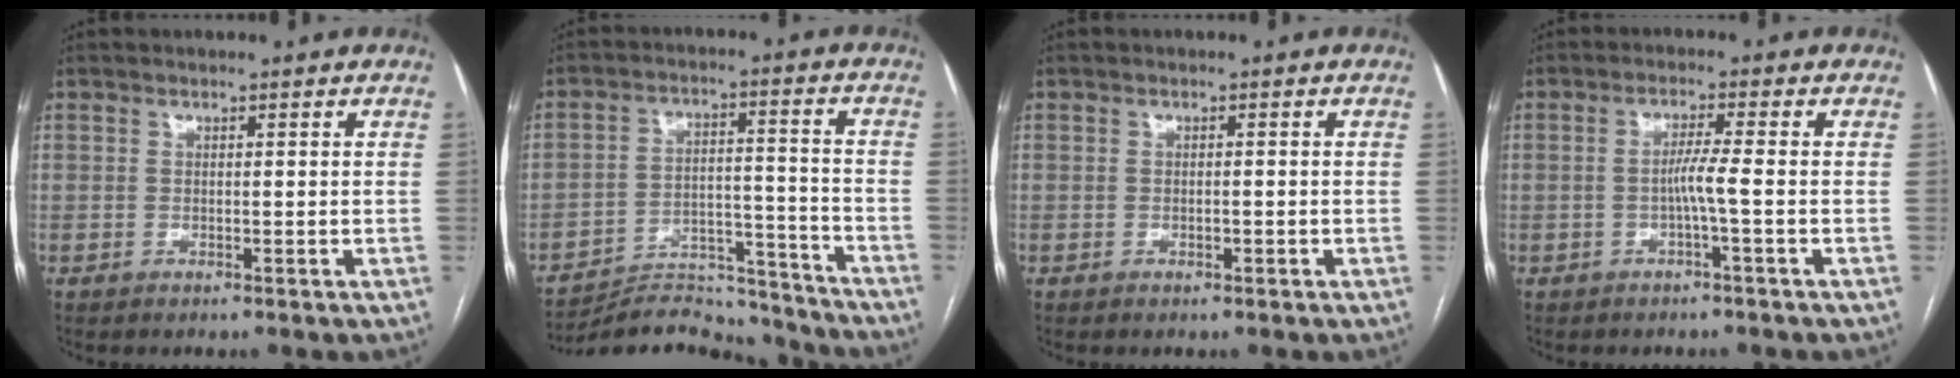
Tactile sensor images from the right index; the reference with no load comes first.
{"total": 15.8, "force": [-15.5, 2.3, 1.8], "torque": [-0.024, 0.033, -0.227]}
{"total": 0.8, "force": [-0.4, 0.2, 0.7], "torque": [-0.015, 0.000, -0.005]}
{"total": 3.0, "force": [-0.8, -0.8, 2.8], "torque": [-0.049, 0.004, -0.015]}